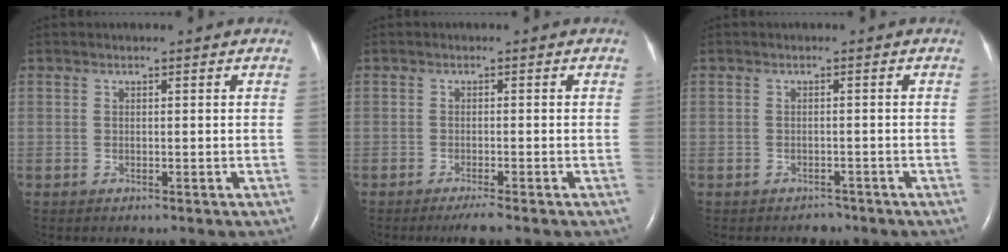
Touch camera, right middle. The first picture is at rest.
{"total": 2.4, "force": [-1.8, -0.3, 1.5], "torque": [-0.030, -0.006, -0.033]}
{"total": 1.3, "force": [-1.1, 0.7, 0.1], "torque": [-0.006, 0.001, -0.015]}